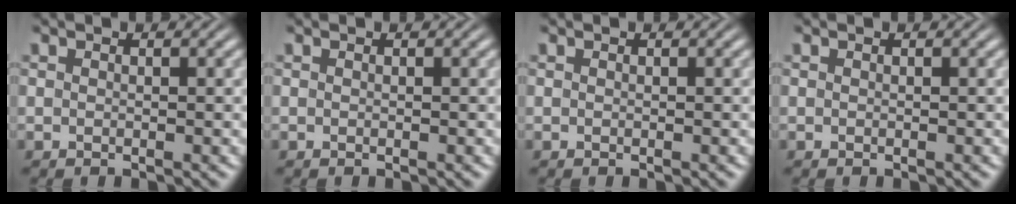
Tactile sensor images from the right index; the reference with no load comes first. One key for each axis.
{"total": 0.0}
{"total": 0.0}
{"total": 0.0}